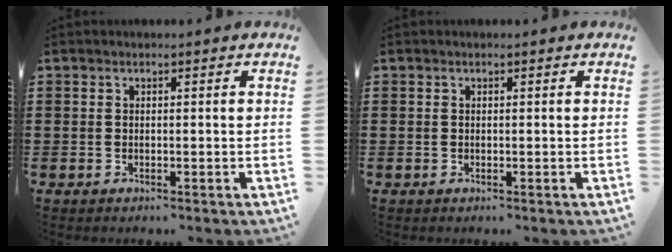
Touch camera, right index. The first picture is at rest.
{"total": 0.0}